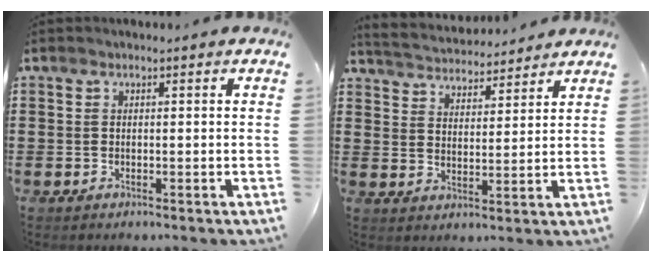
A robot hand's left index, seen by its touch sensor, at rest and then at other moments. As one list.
[{"total": 3.7, "force": [3.7, 0.4, -0.2], "torque": [-0.017, -0.024, 0.062]}]